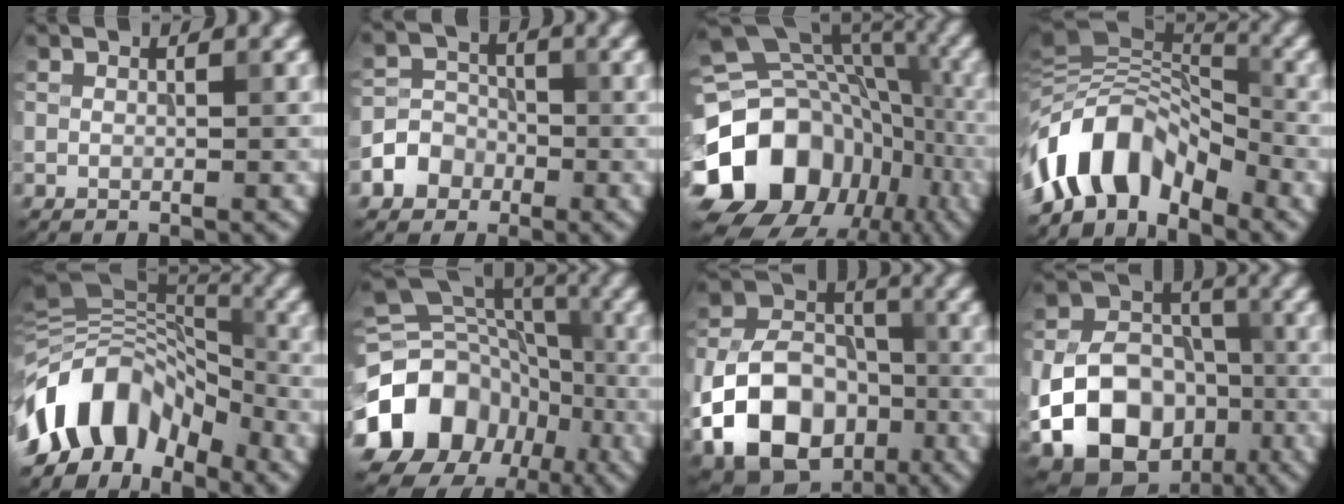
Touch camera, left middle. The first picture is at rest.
{"total": 4.0, "force": [-1.9, 3.4, 1.0], "torque": [0.002, 0.000, -0.051]}
{"total": 17.4, "force": [-7.1, 13.3, 8.7], "torque": [-0.182, 0.004, -0.119]}
{"total": 9.8, "force": [-5.7, 4.9, 6.2], "torque": [-0.093, 0.018, -0.116]}
{"total": 11.2, "force": [-5.3, 7.0, 6.9], "torque": [-0.117, 0.025, -0.115]}
{"total": 17.6, "force": [-7.3, 14.4, 7.0], "torque": [-0.157, -0.020, -0.137]}
{"total": 12.6, "force": [-4.8, 9.1, 7.2], "torque": [-0.147, -0.017, -0.091]}
{"total": 16.2, "force": [-6.4, 12.6, 8.0], "torque": [-0.146, -0.044, -0.127]}